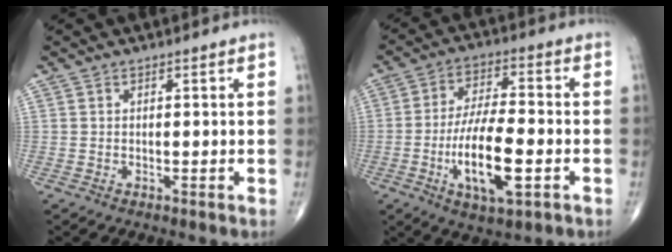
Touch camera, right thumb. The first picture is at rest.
{"total": 13.8, "force": [-3.9, 4.6, 12.4], "torque": [-0.223, 0.010, -0.068]}